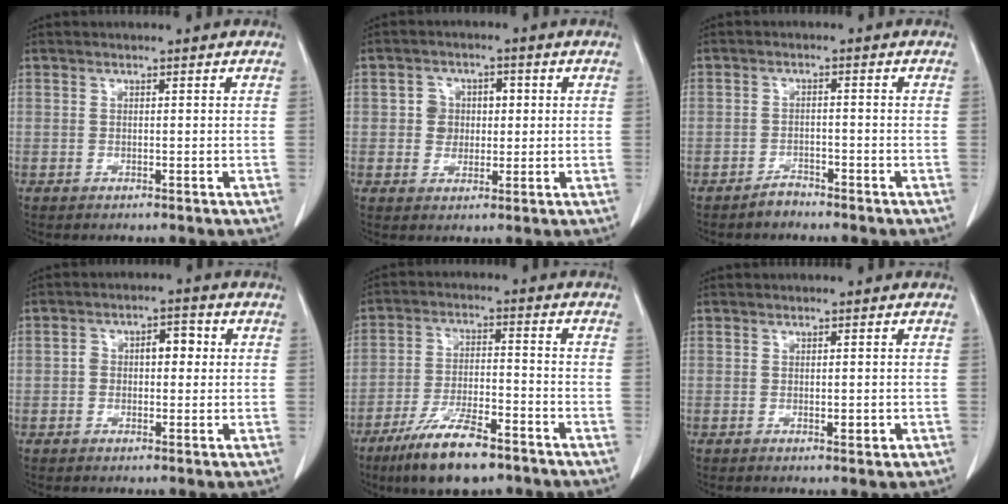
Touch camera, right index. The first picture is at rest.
{"total": 4.9, "force": [0.3, 4.3, 2.2], "torque": [-0.040, 0.022, 0.009]}
{"total": 2.6, "force": [-2.3, 1.1, 0.6], "torque": [-0.012, 0.003, -0.037]}
{"total": 6.0, "force": [0.5, 3.4, 4.9], "torque": [-0.087, 0.037, 0.011]}
{"total": 12.6, "force": [-8.5, 3.3, 8.7], "torque": [-0.163, -0.013, -0.146]}
{"total": 2.2, "force": [-0.5, 1.0, 1.9], "torque": [-0.033, -0.003, -0.002]}